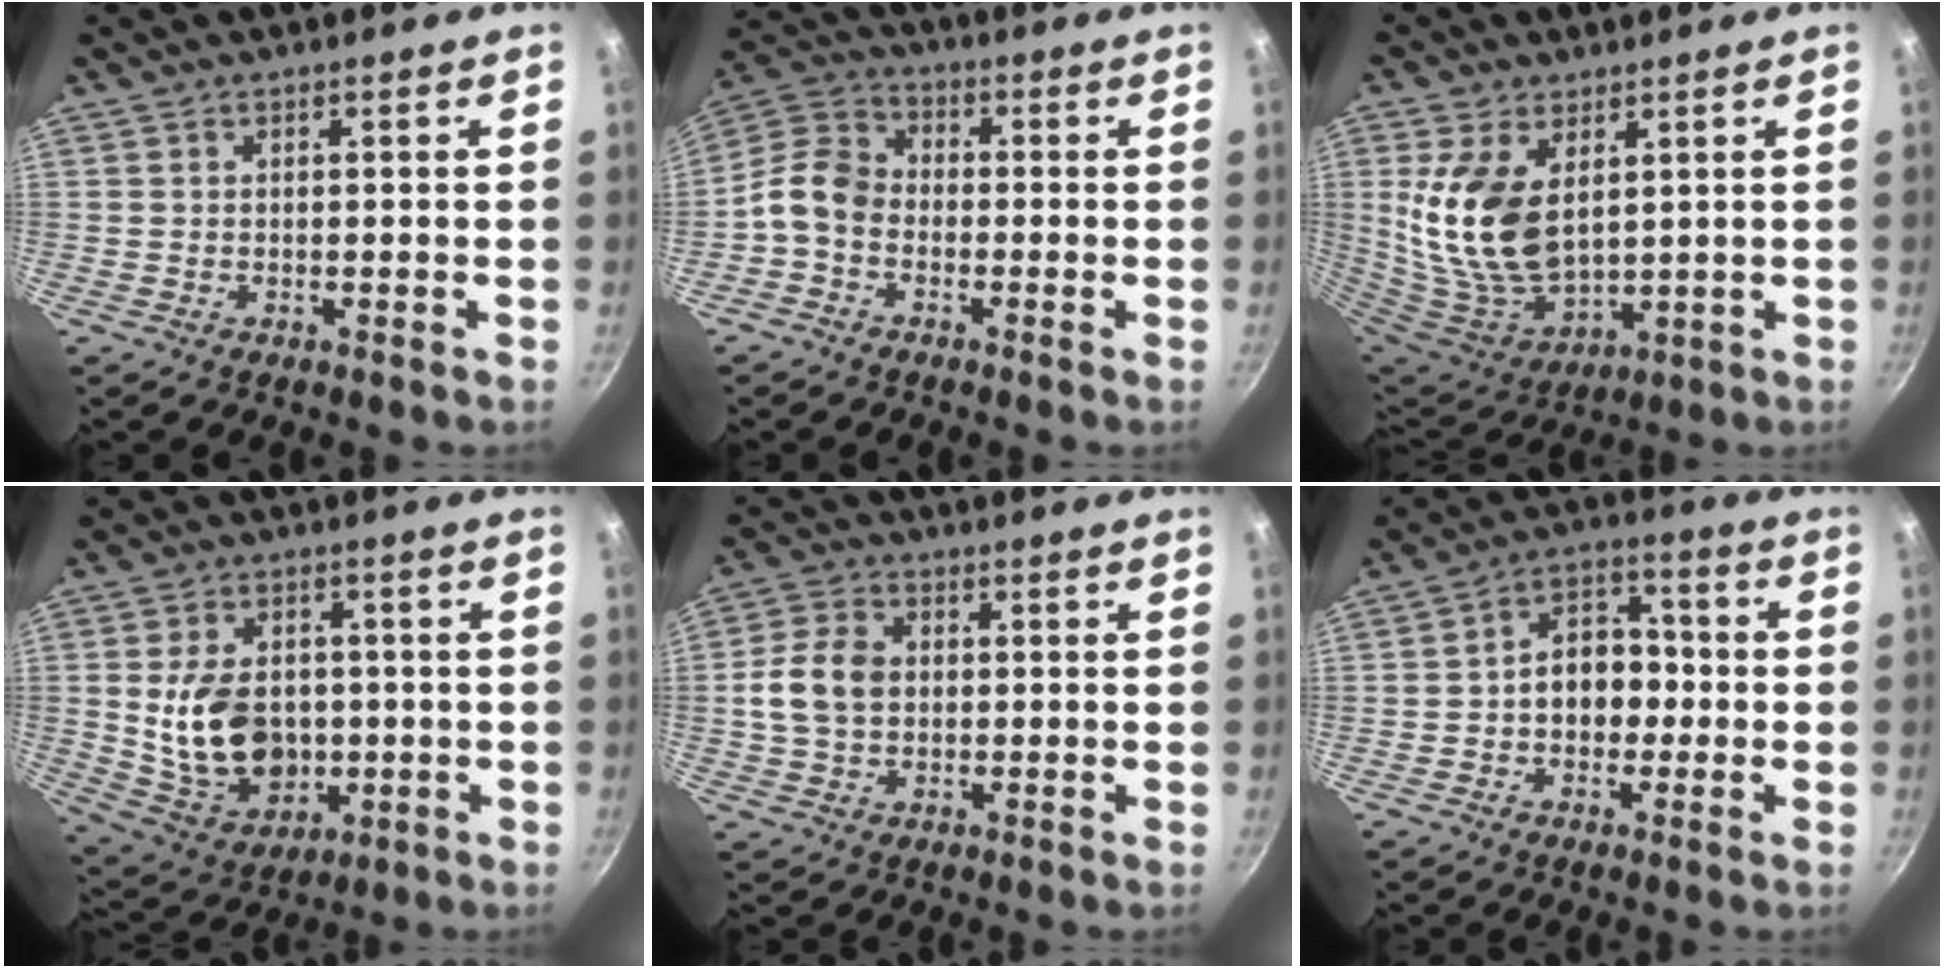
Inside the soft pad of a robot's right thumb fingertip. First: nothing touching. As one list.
[{"total": 7.5, "force": [-2.7, 5.5, 4.4], "torque": [-0.081, 0.040, -0.074]}, {"total": 16.2, "force": [3.9, 9.5, 12.5], "torque": [-0.243, -0.040, 0.092]}, {"total": 14.9, "force": [-0.5, 10.9, 10.1], "torque": [-0.153, 0.001, 0.009]}, {"total": 8.2, "force": [0.2, 6.2, 5.4], "torque": [-0.091, 0.013, -0.005]}, {"total": 9.3, "force": [-1.1, 6.9, 6.1], "torque": [-0.043, 0.032, -0.028]}]